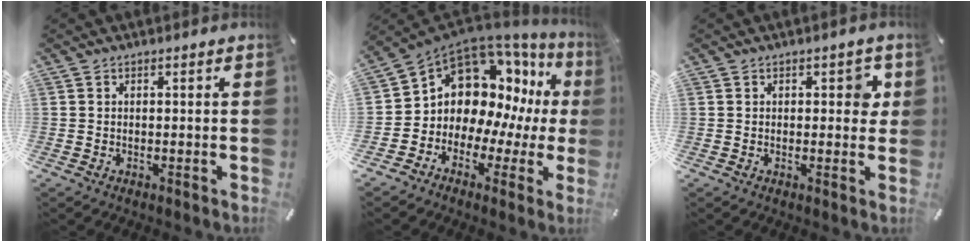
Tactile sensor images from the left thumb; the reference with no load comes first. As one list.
[{"total": 13.1, "force": [4.5, 10.5, 6.4], "torque": [-0.132, -0.062, 0.085]}, {"total": 3.3, "force": [0.8, 2.0, 2.5], "torque": [-0.012, -0.006, 0.002]}]